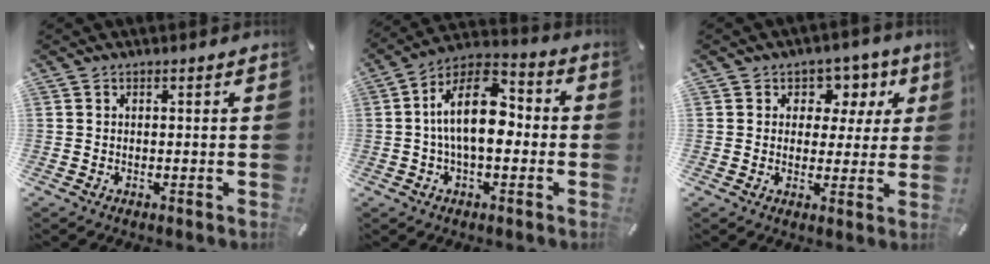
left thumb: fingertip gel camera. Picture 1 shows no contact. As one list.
[{"total": 14.7, "force": [-0.2, 7.9, 12.4], "torque": [-0.231, 0.000, -0.005]}, {"total": 7.7, "force": [1.8, 6.7, 3.2], "torque": [-0.033, -0.006, 0.027]}]